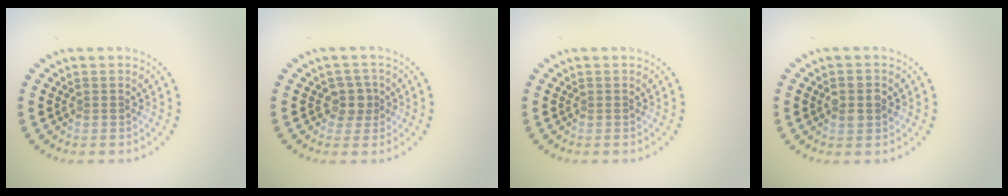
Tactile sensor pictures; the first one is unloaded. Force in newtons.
{"total": 2.0, "press": 1.6, "slide": 1.1}
{"total": 0.0}
{"total": 2.1, "press": 2.1, "slide": 0.4}